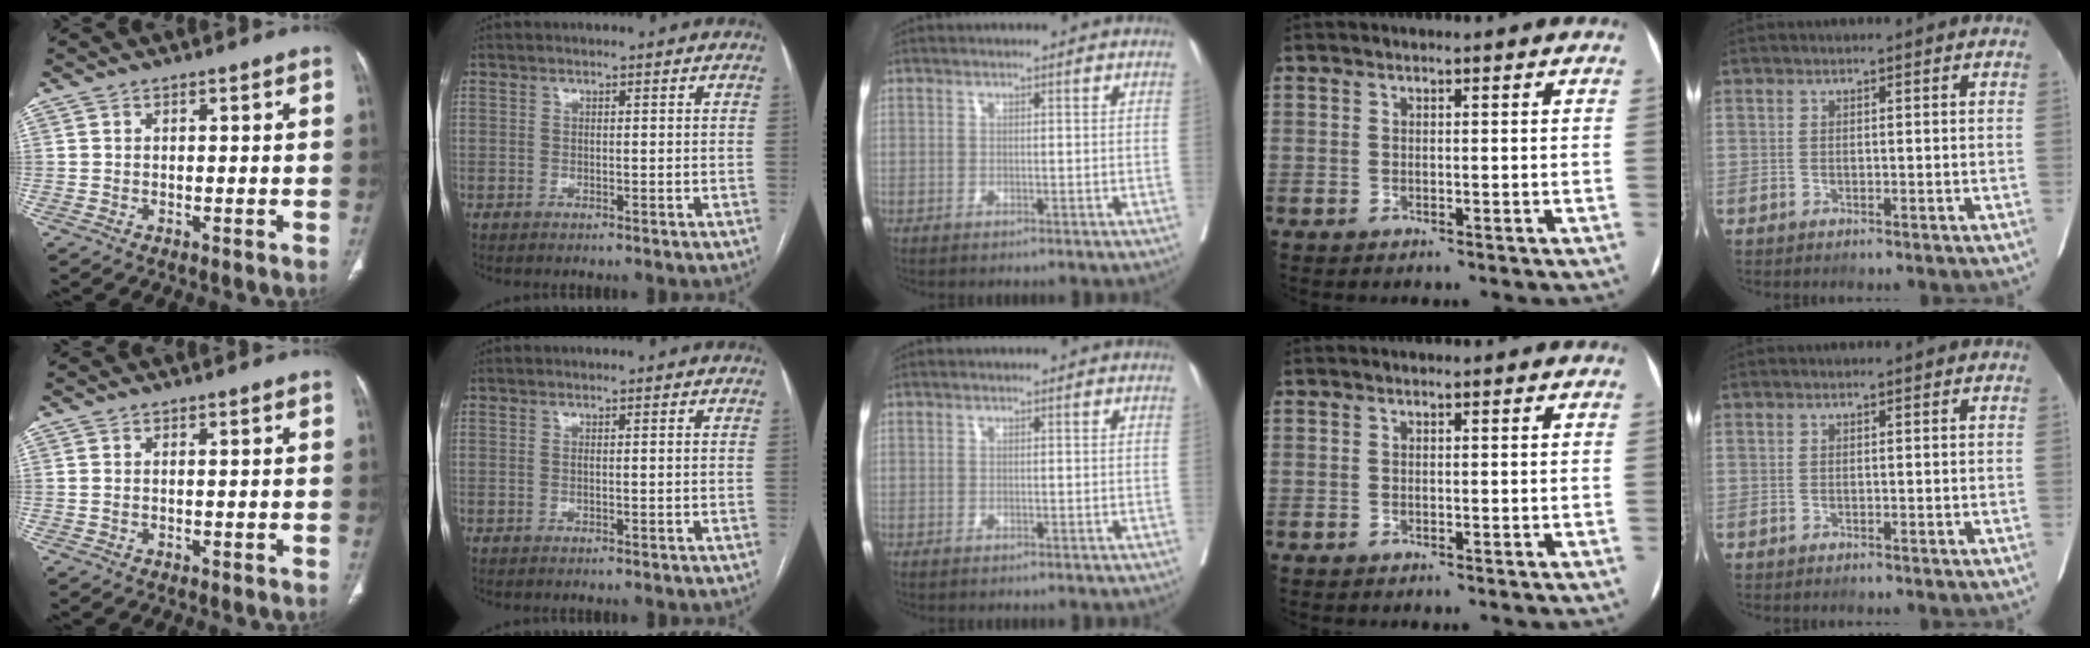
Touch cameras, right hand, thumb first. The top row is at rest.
{"thumb": {"total": 0.6, "force": [0.1, 0.2, 0.5], "torque": [-0.024, 0.007, 0.007]}, "index": {"total": 0.6, "force": [-0.1, -0.1, 0.6], "torque": [-0.013, -0.001, 0.000]}}